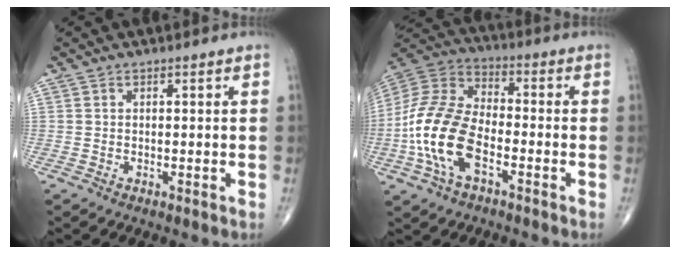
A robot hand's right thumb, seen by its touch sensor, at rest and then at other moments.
{"total": 16.4, "force": [-5.1, 8.8, 12.8], "torque": [-0.267, 0.030, -0.102]}